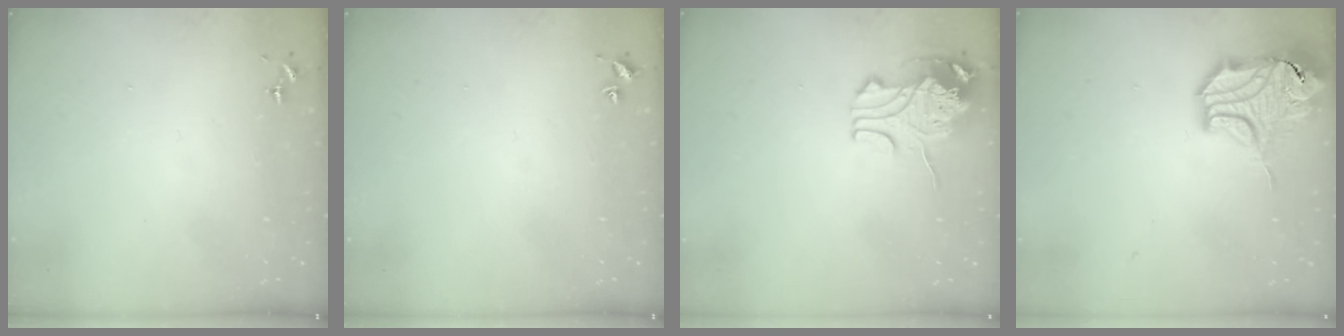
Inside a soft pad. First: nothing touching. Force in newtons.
{"total": 1.7, "press": 1.7, "slide": 0.2}
{"total": 10.2, "press": 10.1, "slide": 1.3}
{"total": 16.0, "press": 15.9, "slide": 2.1}